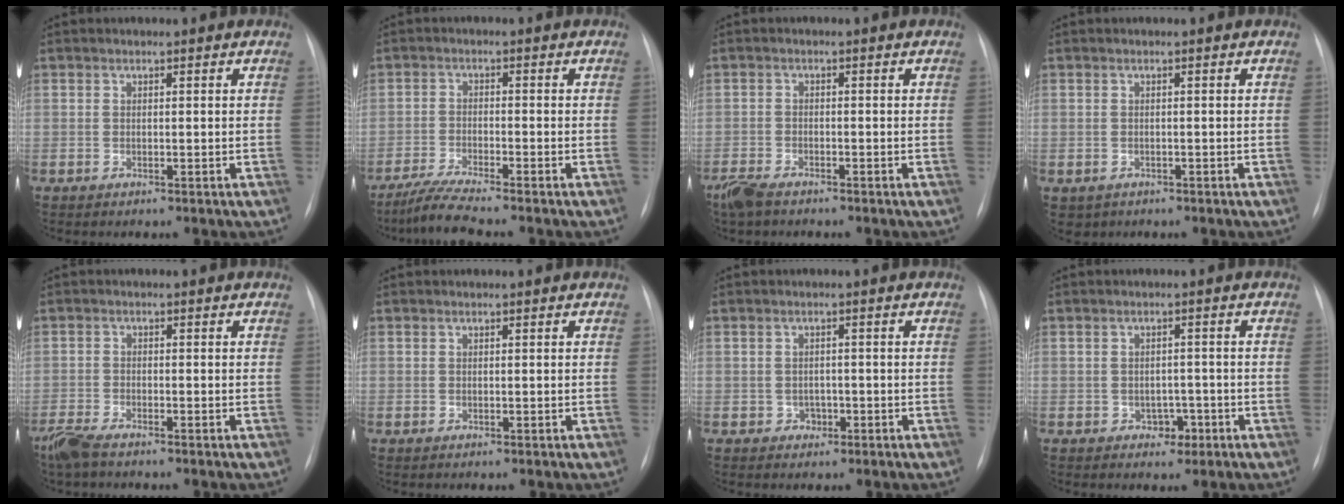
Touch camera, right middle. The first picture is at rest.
{"total": 4.9, "force": [-4.3, -1.0, 2.2], "torque": [-0.051, -0.023, -0.087]}
{"total": 4.2, "force": [-3.5, 1.4, 2.0], "torque": [-0.044, -0.010, -0.062]}
{"total": 1.9, "force": [-1.0, 1.6, 0.3], "torque": [-0.007, 0.001, -0.007]}
{"total": 4.2, "force": [-3.5, 0.7, 2.2], "torque": [-0.053, -0.014, -0.068]}
{"total": 0.0}
{"total": 1.3, "force": [-0.6, 1.1, 0.4], "torque": [-0.002, 0.005, -0.008]}
{"total": 2.3, "force": [-1.1, 1.6, 1.2], "torque": [-0.010, 0.006, -0.010]}